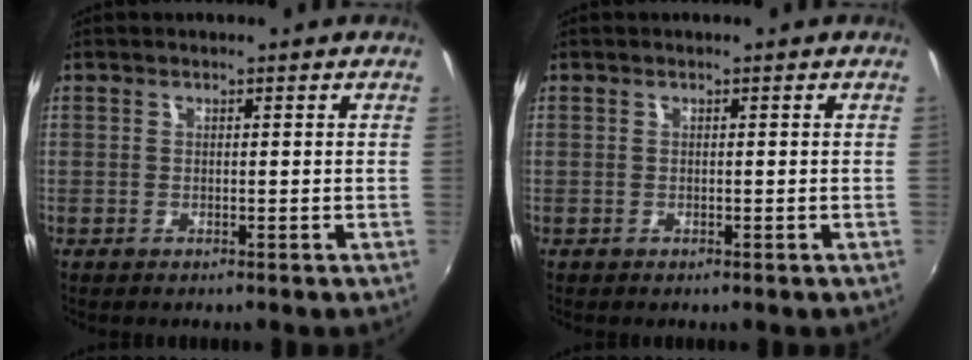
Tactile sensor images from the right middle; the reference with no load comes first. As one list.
[{"total": 0.0}]